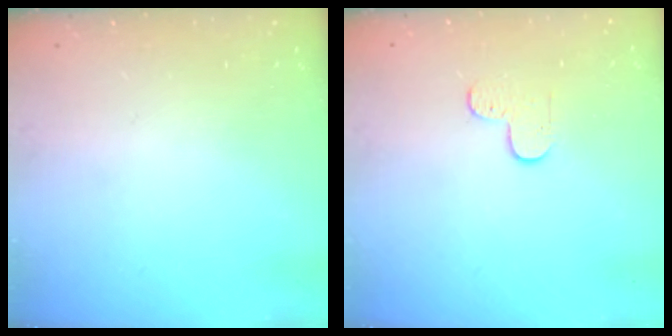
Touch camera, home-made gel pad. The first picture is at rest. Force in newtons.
{"total": 5.5, "press": 5.5, "slide": 0.5}